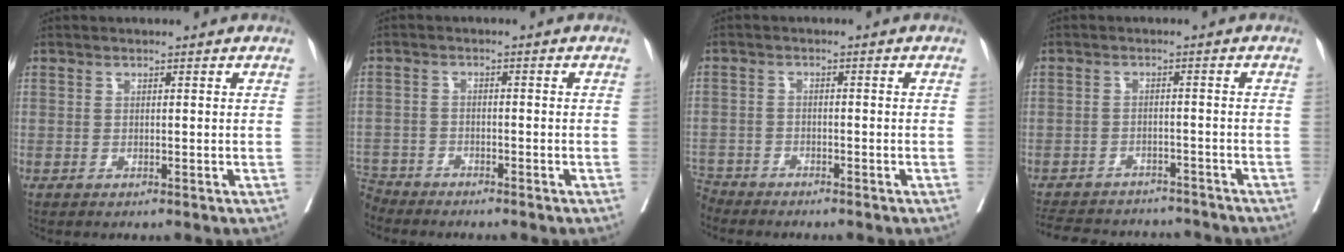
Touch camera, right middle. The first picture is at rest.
{"total": 4.7, "force": [-4.4, 0.9, -1.1], "torque": [0.017, -0.008, -0.089]}
{"total": 4.2, "force": [-4.0, 0.9, -1.0], "torque": [0.014, -0.006, -0.080]}
{"total": 14.9, "force": [-13.3, 5.4, 4.0], "torque": [-0.089, 0.007, -0.172]}